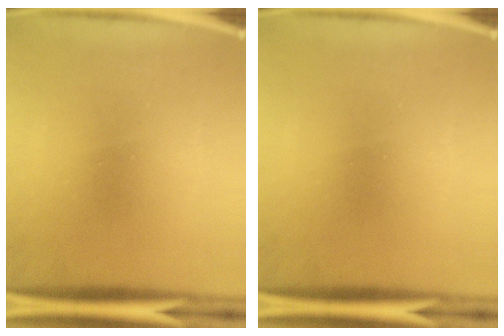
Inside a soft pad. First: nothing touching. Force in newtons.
{"total": 0.0}